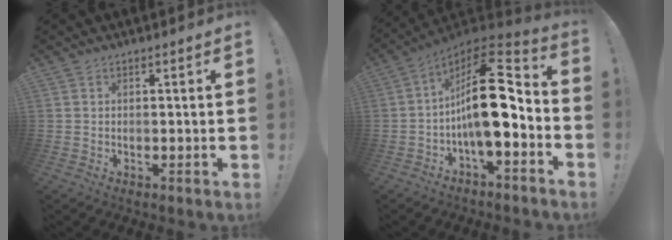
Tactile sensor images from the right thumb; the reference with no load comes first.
{"total": 19.7, "force": [-1.1, 8.2, 17.9], "torque": [-0.289, 0.009, -0.015]}